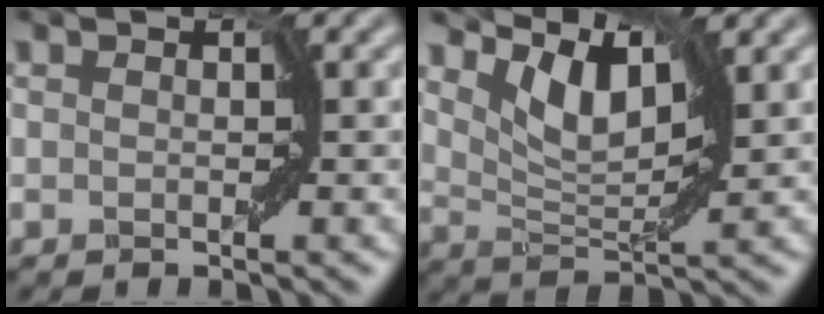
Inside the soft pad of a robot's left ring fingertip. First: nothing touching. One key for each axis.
{"total": 5.0, "fx": 3.3, "fy": 1.7, "fz": 3.3, "tx": -0.071, "ty": -0.003, "tz": 0.059}